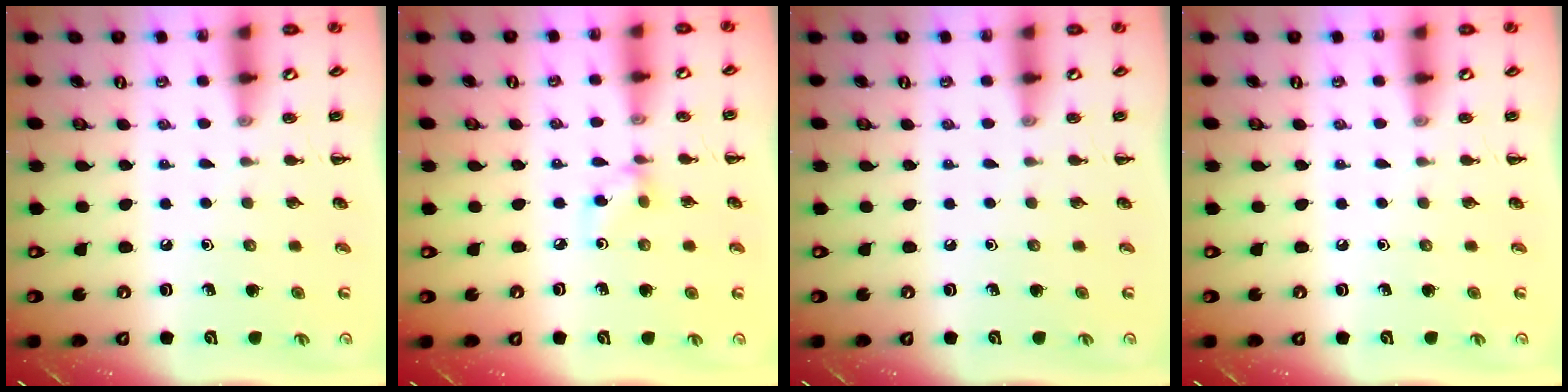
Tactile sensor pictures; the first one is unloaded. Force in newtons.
{"total": 3.8, "press": 3.7, "slide": 0.9}
{"total": 0.0}
{"total": 0.0}